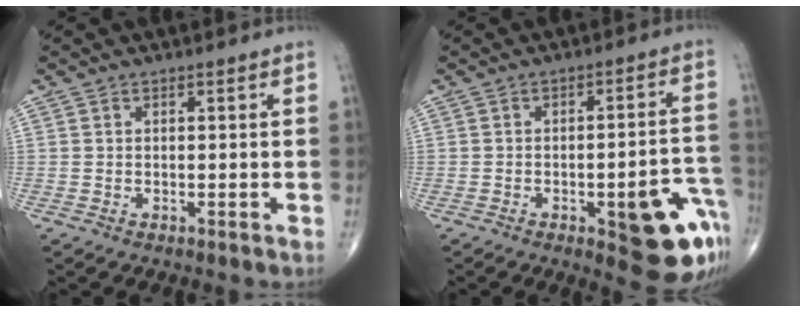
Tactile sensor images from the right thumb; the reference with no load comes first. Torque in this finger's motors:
{"motor_torque": [1.52, 1.81, 0.67, -1.10, 0.37]}